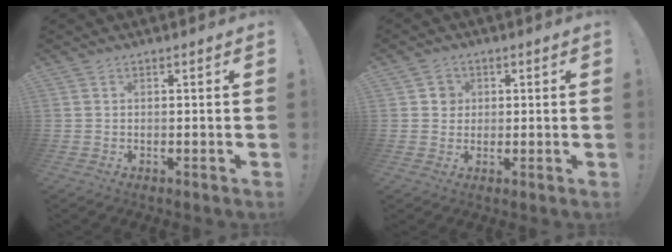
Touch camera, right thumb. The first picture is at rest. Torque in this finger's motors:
{"motor_torque": [0.64, 0.51, 0.13, -0.09, 0.00]}